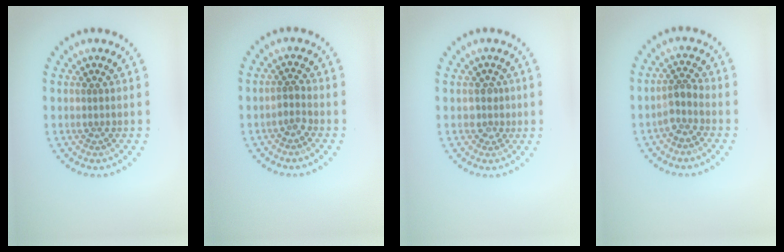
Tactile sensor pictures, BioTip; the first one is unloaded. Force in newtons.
{"total": 1.2, "press": 0.9, "slide": 0.8}
{"total": 1.3, "press": 1.1, "slide": 0.8}
{"total": 2.1, "press": 1.6, "slide": 1.4}